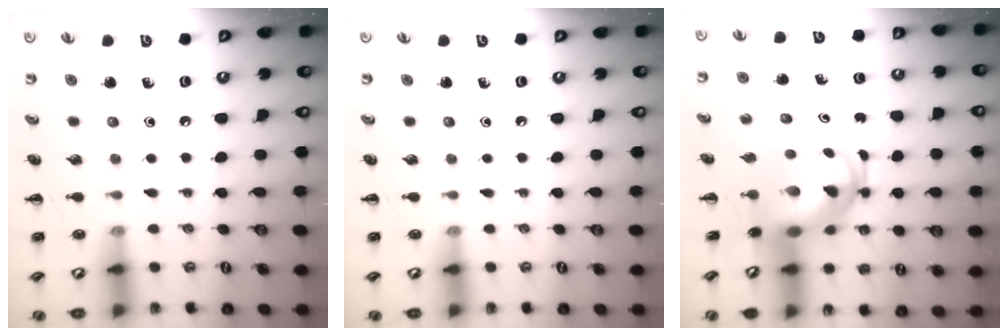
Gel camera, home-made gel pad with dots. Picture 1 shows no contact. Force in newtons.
{"total": 0.0}
{"total": 4.9, "press": 4.8, "slide": 1.0}